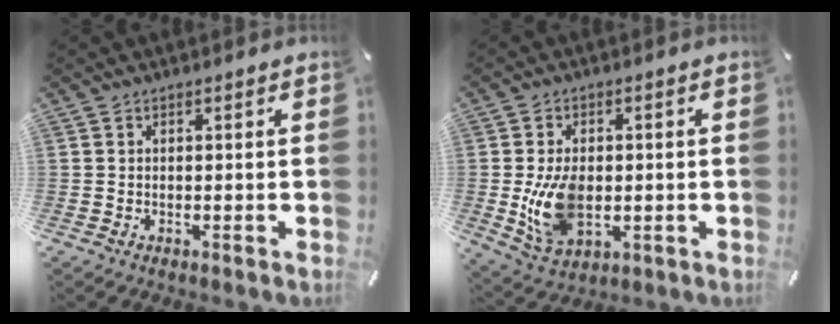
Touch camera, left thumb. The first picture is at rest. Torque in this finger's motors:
{"motor_torque": [1.60, 2.53, 0.50, -0.16, 0.14]}